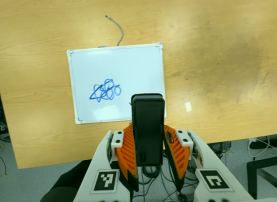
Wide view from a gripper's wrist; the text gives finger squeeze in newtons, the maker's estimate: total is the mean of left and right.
{"total": 3.9, "left": 2.6, "right": 5.3}